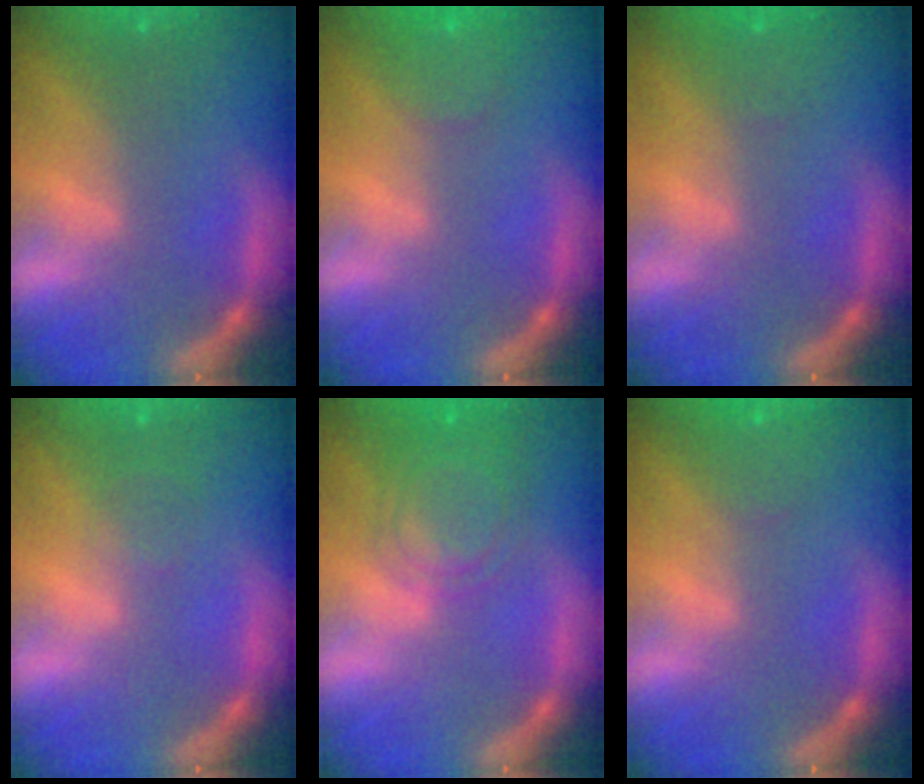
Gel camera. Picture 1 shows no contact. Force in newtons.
{"total": 2.4}
{"total": 1.0}
{"total": 1.5}
{"total": 6.0}
{"total": 1.4}